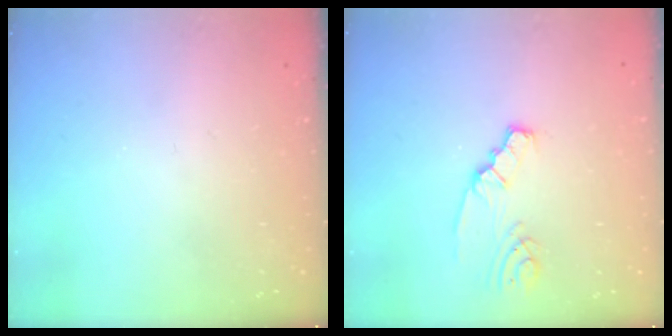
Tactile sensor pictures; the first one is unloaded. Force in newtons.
{"total": 2.0, "press": 2.0, "slide": 0.4}